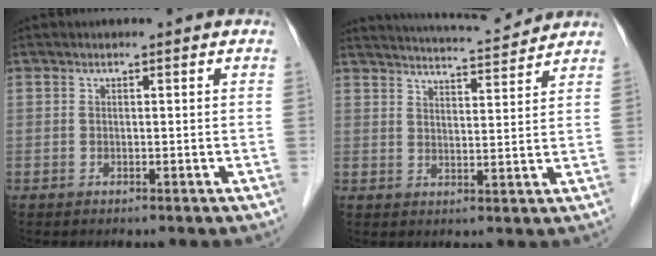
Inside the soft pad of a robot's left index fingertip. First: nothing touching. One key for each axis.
{"total": 10.9, "fx": 10.5, "fy": 0.1, "fz": 2.9, "tx": -0.051, "ty": 0.009, "tz": 0.148}